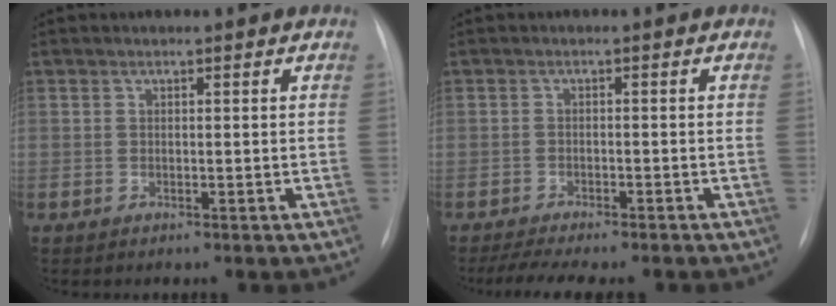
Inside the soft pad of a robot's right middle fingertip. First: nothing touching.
{"total": 9.6, "force": [-8.2, 1.6, 4.7], "torque": [-0.069, -0.005, -0.116]}